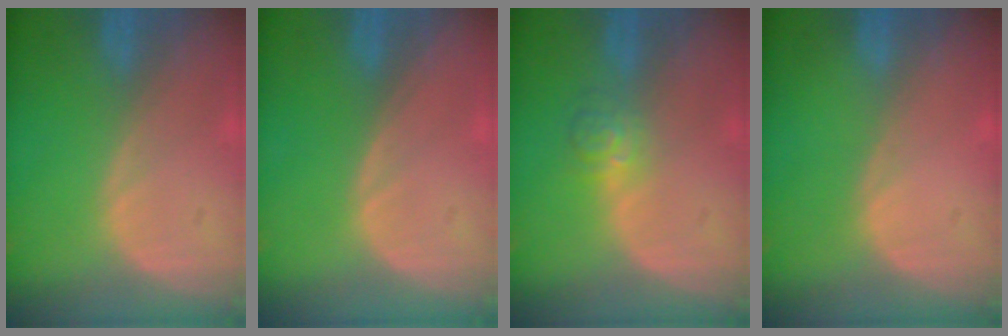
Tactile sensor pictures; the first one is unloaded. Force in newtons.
{"total": 0.0}
{"total": 3.6, "press": 3.4, "slide": 1.2}
{"total": 0.0}